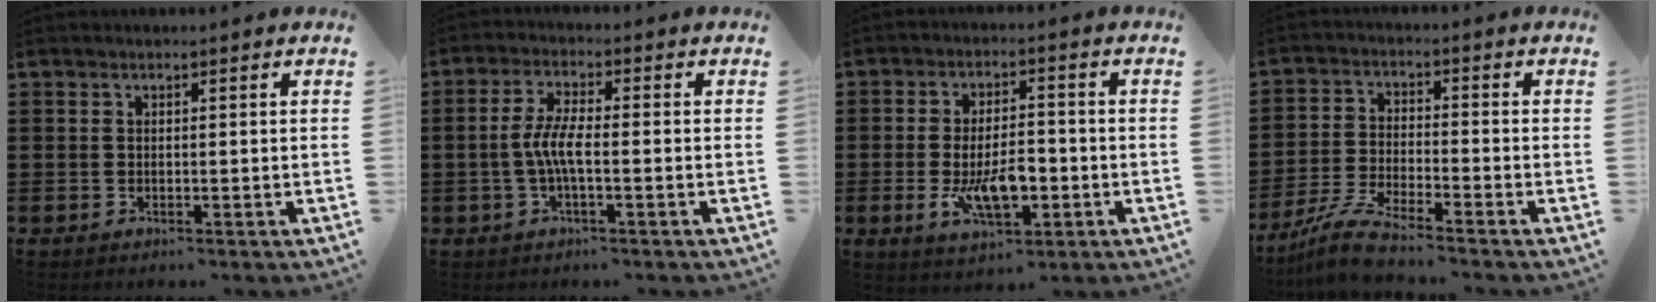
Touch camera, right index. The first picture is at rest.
{"total": 5.0, "force": [-1.1, 1.2, 4.7], "torque": [-0.113, -0.006, -0.030]}
{"total": 8.2, "force": [-2.3, 3.6, 6.9], "torque": [-0.131, -0.003, -0.043]}
{"total": 6.5, "force": [-5.8, -0.2, 2.9], "torque": [-0.072, -0.015, -0.114]}